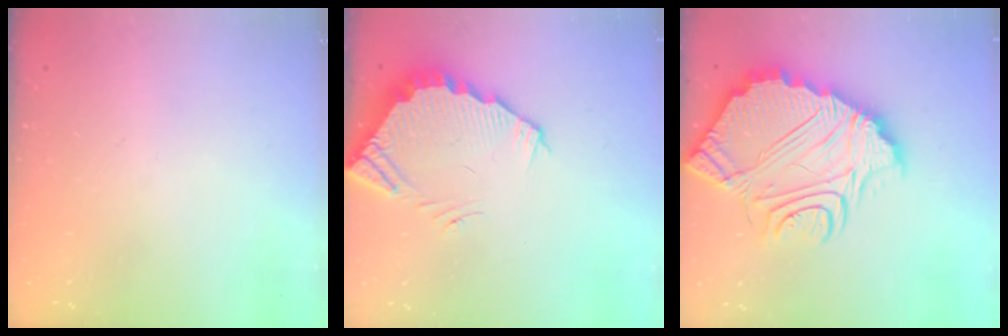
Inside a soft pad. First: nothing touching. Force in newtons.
{"total": 3.6, "press": 3.6, "slide": 0.3}
{"total": 19.4, "press": 19.3, "slide": 1.3}